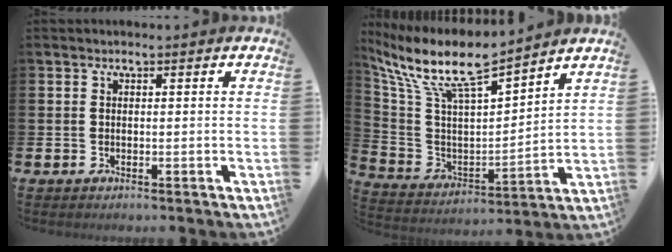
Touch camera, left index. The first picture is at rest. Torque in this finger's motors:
{"motor_torque": [1.97, -0.17, 0.33, 0.21]}